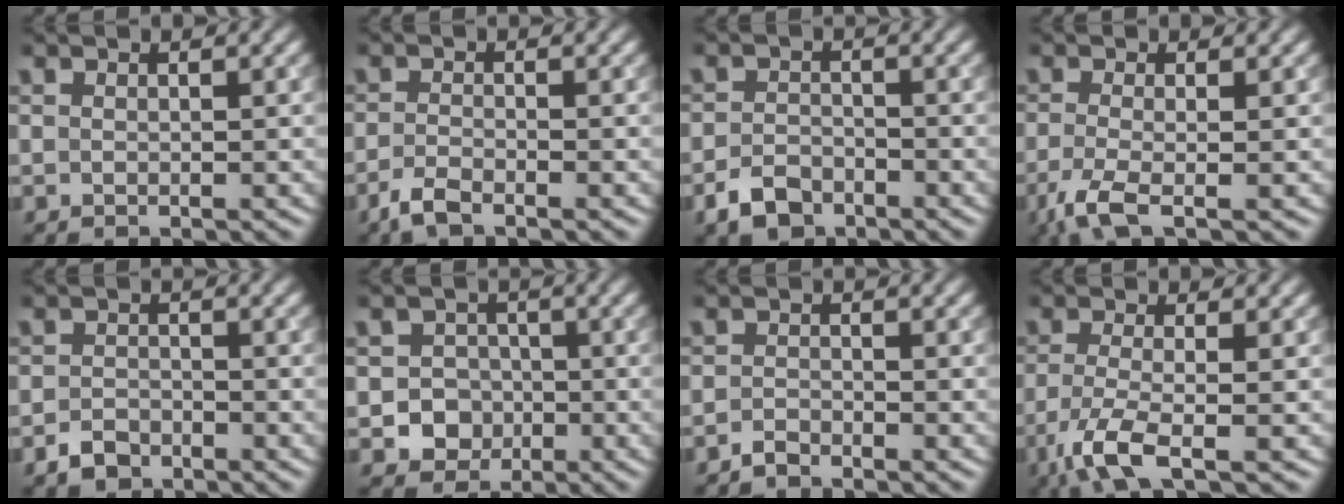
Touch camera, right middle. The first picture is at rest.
{"total": 2.2, "force": [-1.8, 0.5, 1.2], "torque": [-0.032, -0.006, -0.042]}
{"total": 2.9, "force": [-2.2, 1.5, 1.0], "torque": [-0.022, -0.001, -0.047]}
{"total": 3.8, "force": [-1.9, 1.0, 3.2], "torque": [-0.070, -0.012, -0.047]}
{"total": 2.0, "force": [-1.6, 1.0, 0.5], "torque": [-0.009, 0.002, -0.033]}
{"total": 3.6, "force": [-1.3, 3.2, 0.9], "torque": [0.012, 0.002, -0.032]}
{"total": 1.2, "force": [-1.2, 0.2, 0.1], "torque": [-0.004, 0.001, -0.024]}
{"total": 4.6, "force": [-2.5, 1.1, 3.7], "torque": [-0.084, -0.013, -0.058]}